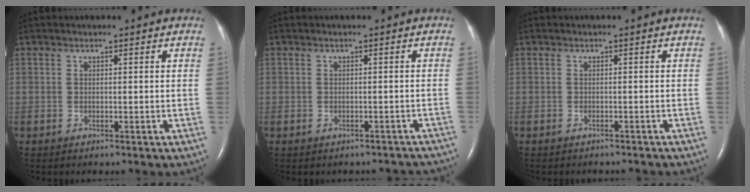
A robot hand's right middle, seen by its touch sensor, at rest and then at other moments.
{"total": 5.4, "force": [-4.8, 2.2, 1.1], "torque": [-0.004, 0.012, -0.043]}
{"total": 3.0, "force": [-2.8, 0.7, 0.8], "torque": [-0.009, -0.003, -0.032]}